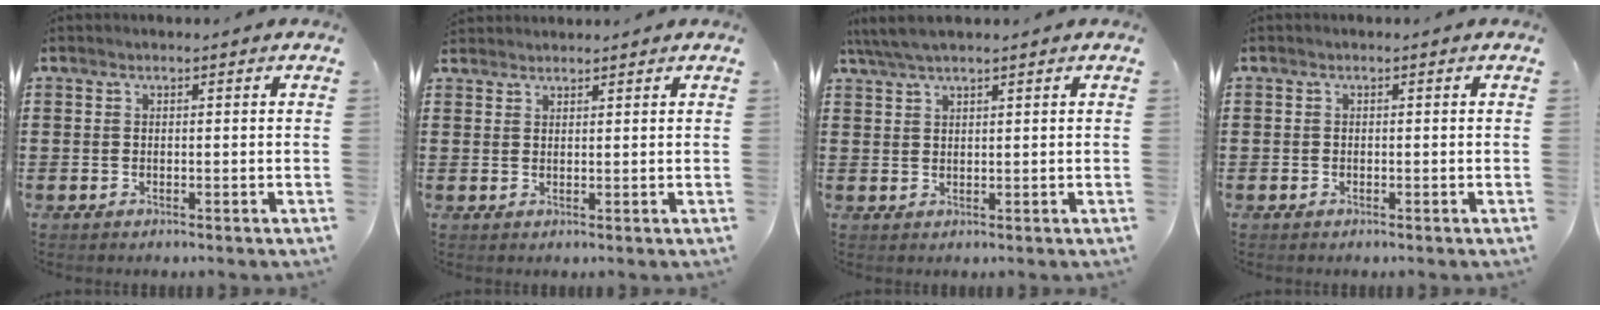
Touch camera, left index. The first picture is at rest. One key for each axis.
{"total": 1.3, "fx": 1.3, "fy": 0.1, "fz": 0.0, "tx": -0.002, "ty": 0.001, "tz": 0.025}
{"total": 3.2, "fx": 2.4, "fy": 0.2, "fz": 2.0, "tx": -0.043, "ty": 0.000, "tz": 0.045}
{"total": 0.6, "fx": -0.5, "fy": 0.2, "fz": 0.1, "tx": -0.002, "ty": 0.002, "tz": -0.011}